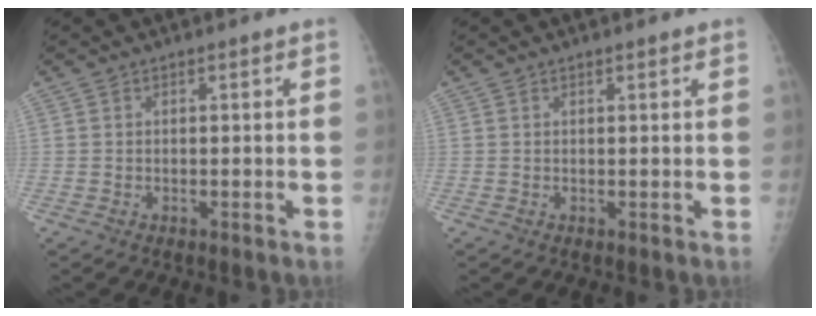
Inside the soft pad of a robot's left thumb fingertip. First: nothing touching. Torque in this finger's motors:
{"motor_torque": [-0.18, -0.03, 0.06, 0.06, 0.03]}